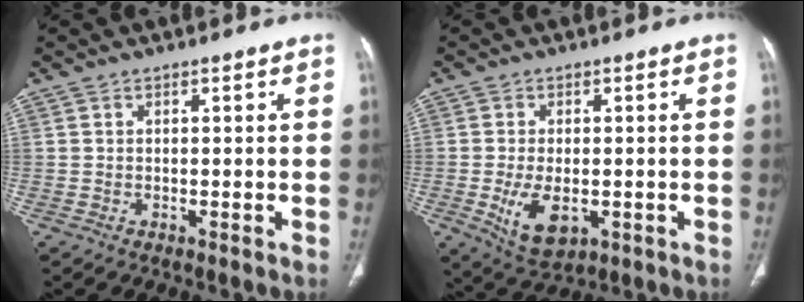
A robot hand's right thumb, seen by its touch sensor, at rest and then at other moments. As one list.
[{"total": 7.8, "force": [-1.9, 4.4, 6.2], "torque": [-0.110, -0.010, -0.020]}]